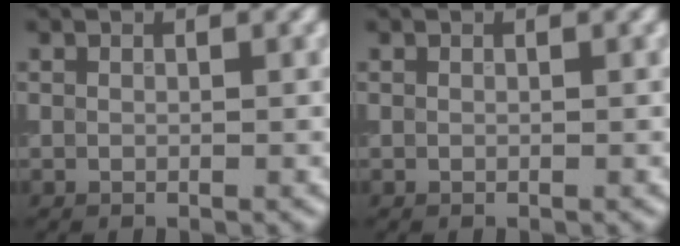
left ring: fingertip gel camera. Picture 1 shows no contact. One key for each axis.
{"total": 0.0}